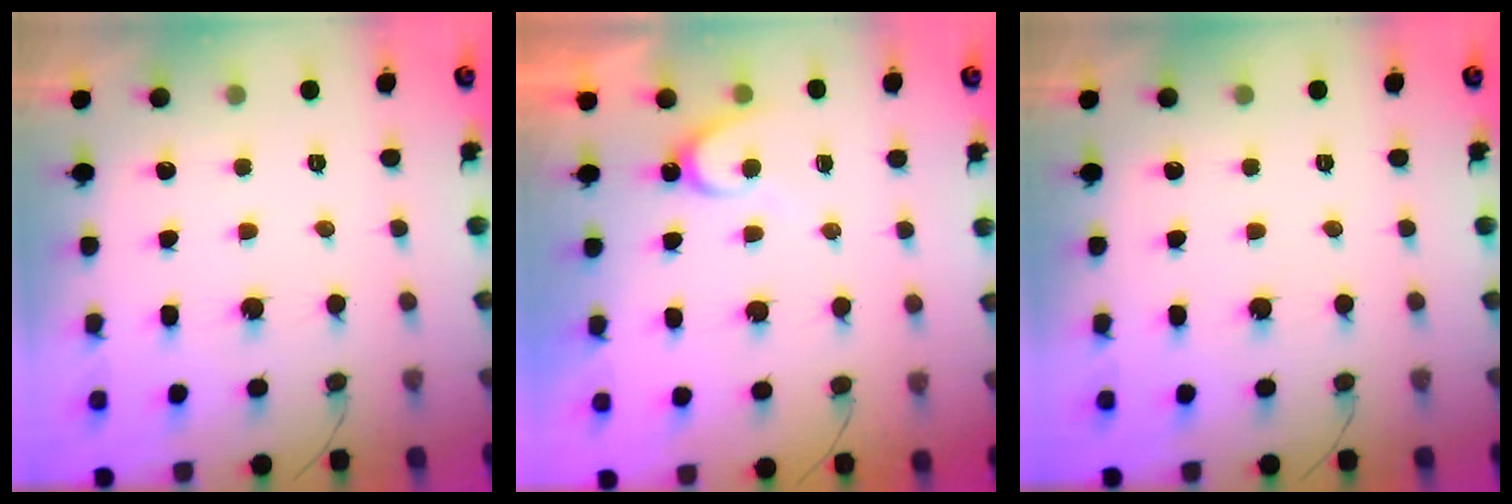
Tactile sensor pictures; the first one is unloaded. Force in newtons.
{"total": 5.3, "press": 5.3, "slide": 0.5}
{"total": 0.0}